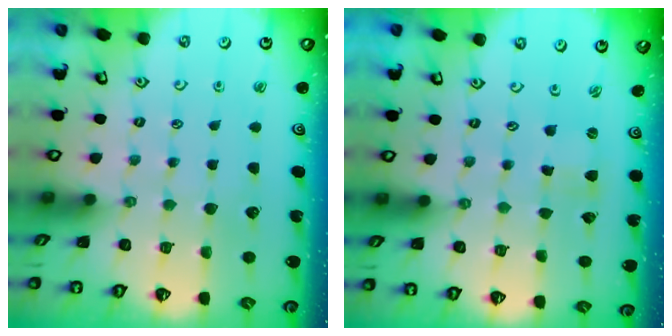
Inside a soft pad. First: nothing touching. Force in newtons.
{"total": 0.0}